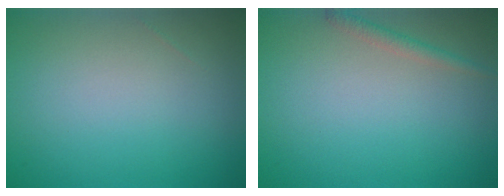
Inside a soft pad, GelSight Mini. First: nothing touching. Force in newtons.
{"total": 1.3, "press": 1.3, "slide": 0.1}